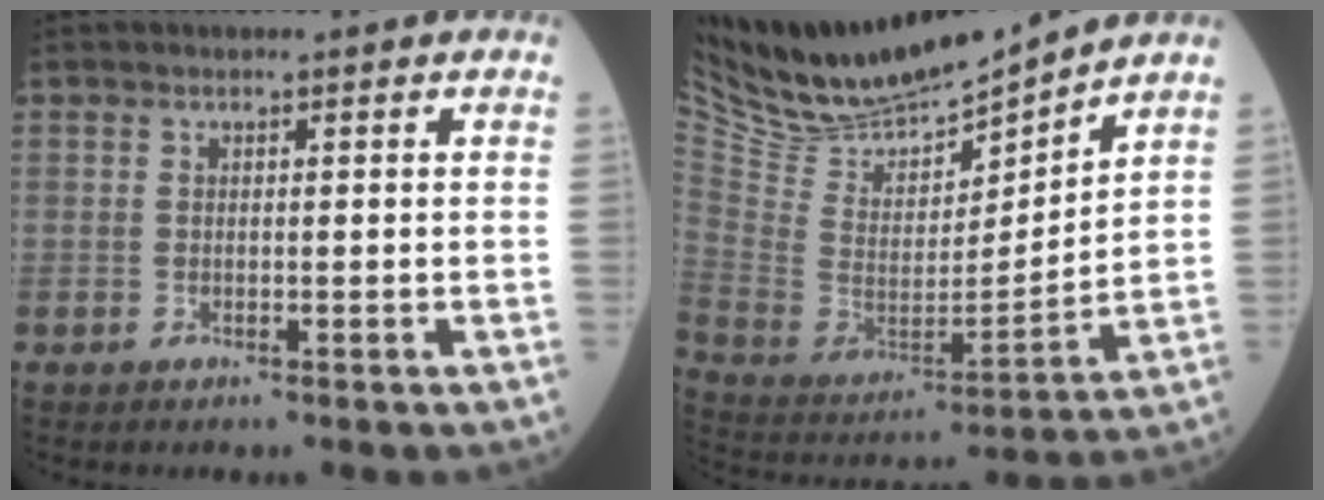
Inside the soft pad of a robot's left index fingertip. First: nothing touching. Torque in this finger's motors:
{"motor_torque": [-0.06, -0.50, -0.02, -0.01]}